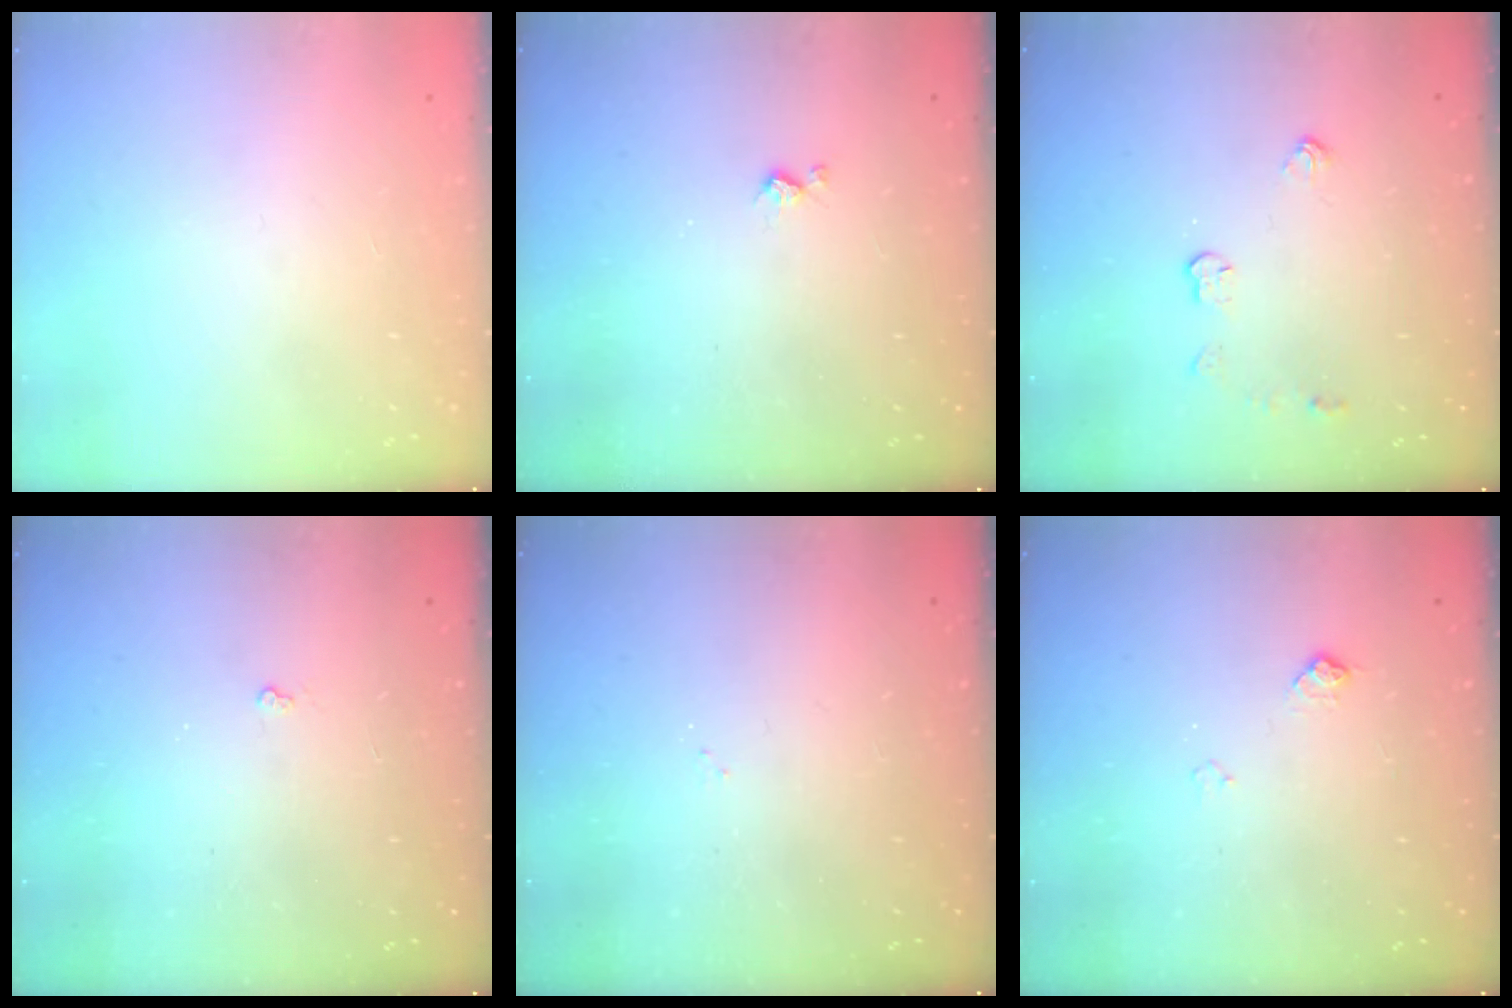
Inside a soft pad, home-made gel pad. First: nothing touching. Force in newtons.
{"total": 3.2, "press": 3.2, "slide": 0.5}
{"total": 4.4, "press": 4.3, "slide": 0.5}
{"total": 1.8, "press": 1.8, "slide": 0.3}
{"total": 2.7, "press": 2.7, "slide": 0.4}
{"total": 5.0, "press": 5.0, "slide": 0.7}